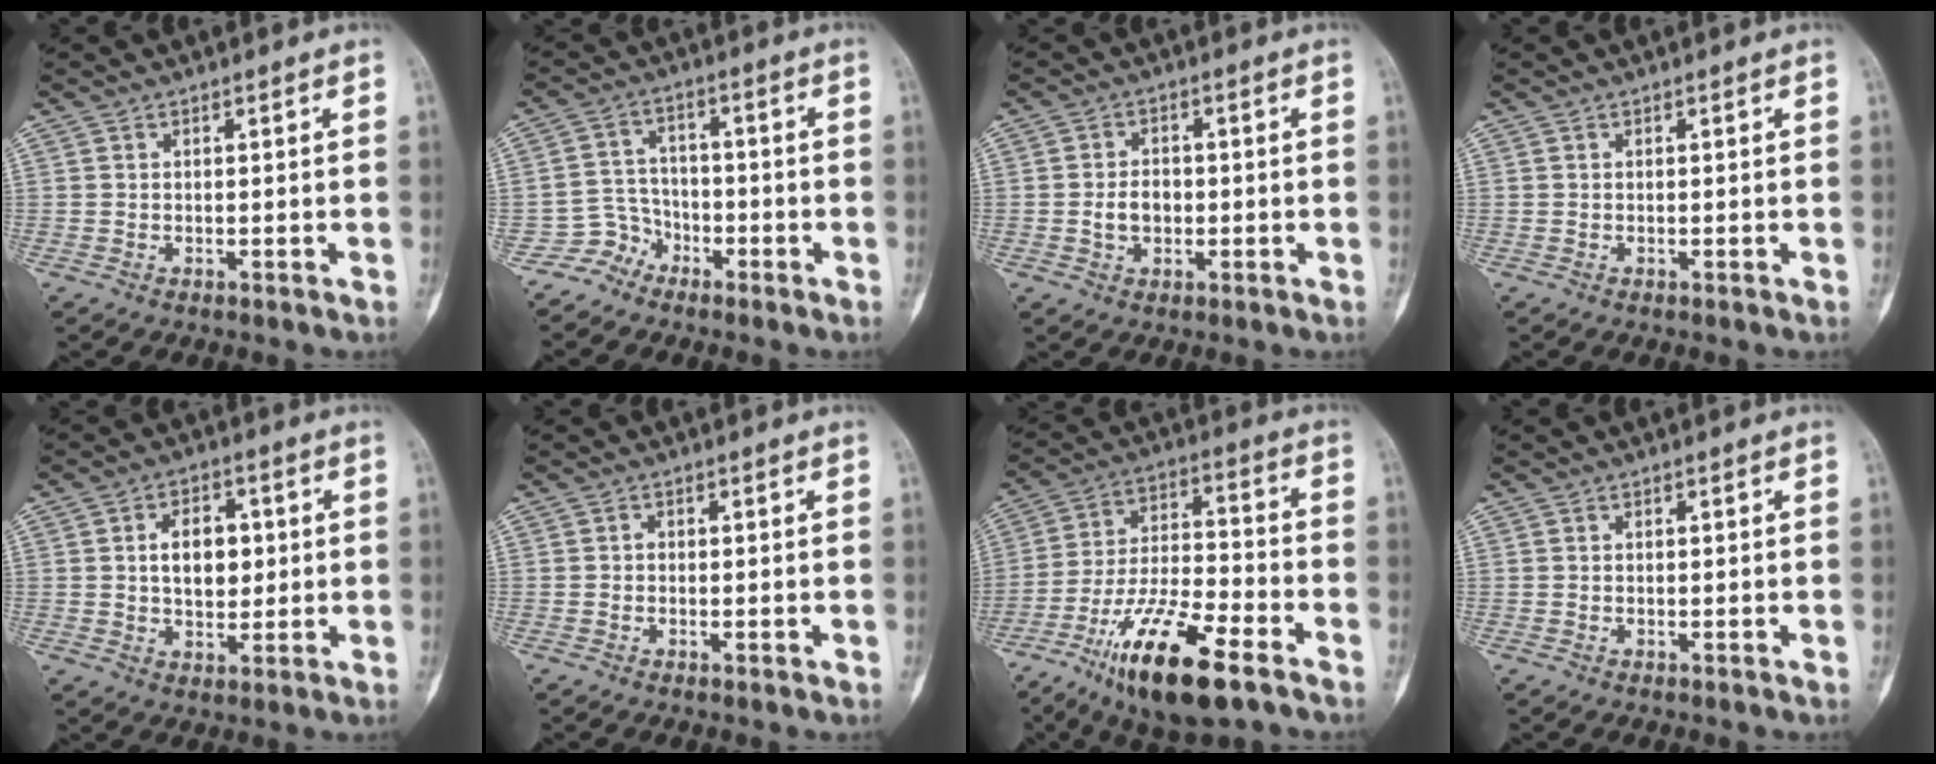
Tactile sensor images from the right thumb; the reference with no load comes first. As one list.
[{"total": 5.0, "force": [-3.6, 3.3, -0.7], "torque": [0.045, 0.039, -0.078]}, {"total": 4.1, "force": [-0.6, 3.0, 2.7], "torque": [-0.036, 0.009, -0.012]}, {"total": 0.0}, {"total": 8.3, "force": [1.1, 5.4, 6.2], "torque": [-0.069, -0.001, 0.018]}, {"total": 0.8, "force": [-0.1, 0.6, 0.6], "torque": [-0.004, 0.000, -0.005]}, {"total": 18.6, "force": [-10.9, 5.4, 14.1], "torque": [-0.263, 0.050, -0.195]}, {"total": 0.0}]